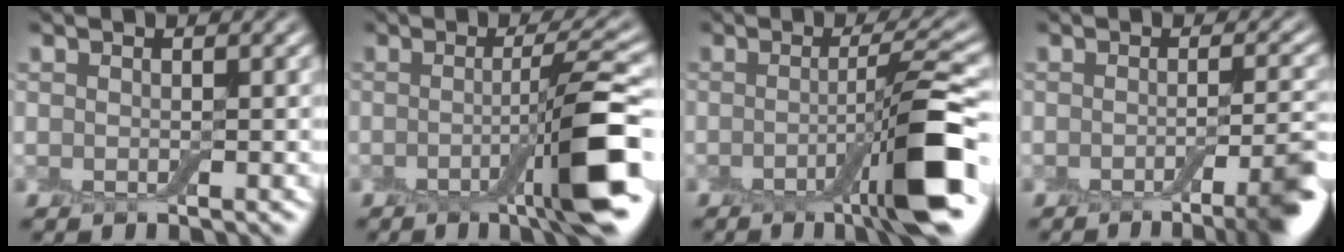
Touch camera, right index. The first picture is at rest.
{"total": 7.9, "force": [-2.1, 0.9, 7.5], "torque": [-0.105, 0.008, -0.043]}
{"total": 7.7, "force": [-2.4, 0.7, 7.2], "torque": [-0.104, 0.007, -0.049]}
{"total": 5.6, "force": [-2.8, 1.2, 4.7], "torque": [-0.053, -0.002, -0.040]}